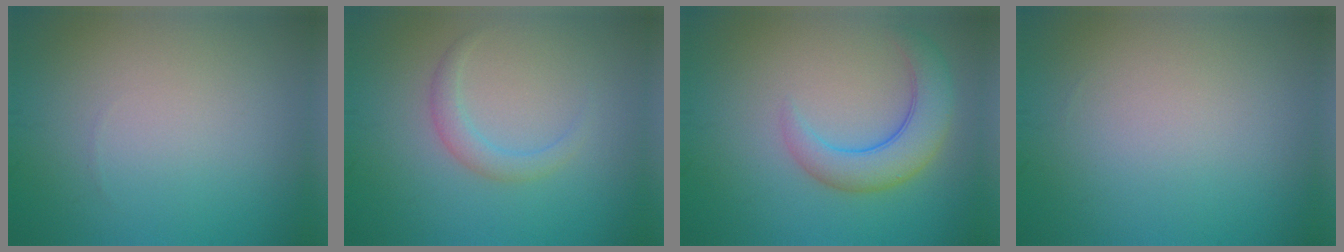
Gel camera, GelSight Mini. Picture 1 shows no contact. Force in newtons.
{"total": 1.8, "press": 1.8, "slide": 0.2}
{"total": 4.7, "press": 4.7, "slide": 0.3}
{"total": 0.0}